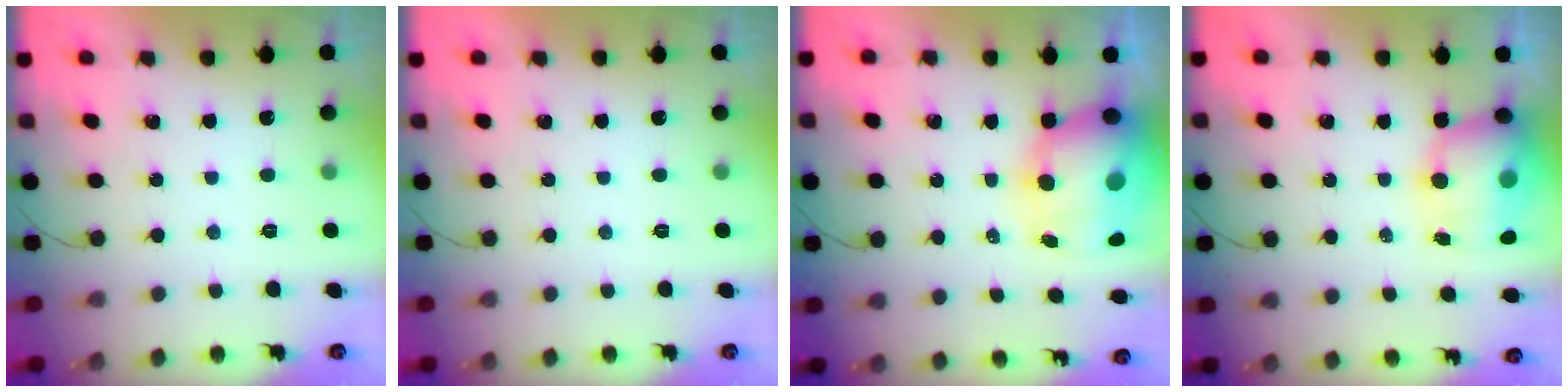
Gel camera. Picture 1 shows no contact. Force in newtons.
{"total": 0.0}
{"total": 15.1, "press": 14.6, "slide": 3.7}
{"total": 12.0, "press": 11.6, "slide": 2.9}